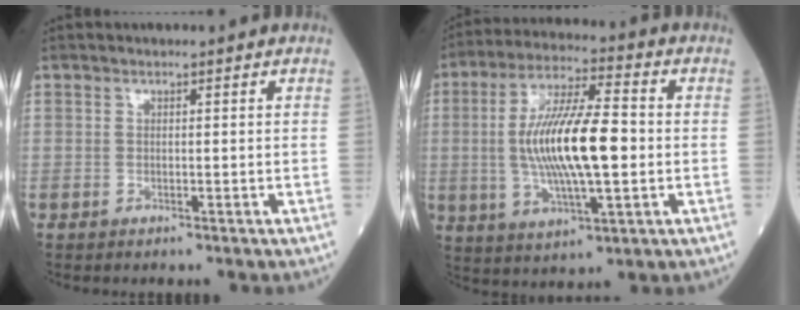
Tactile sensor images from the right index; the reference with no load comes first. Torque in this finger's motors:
{"motor_torque": [2.14, 0.00, 0.45, 0.21]}